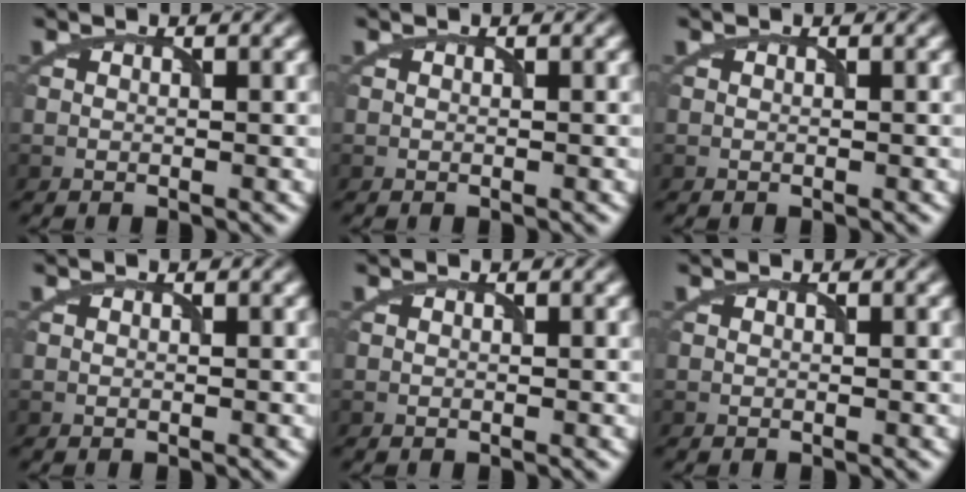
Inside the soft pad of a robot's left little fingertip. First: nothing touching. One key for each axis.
{"total": 0.0}
{"total": 0.0}
{"total": 0.0}
{"total": 0.0}
{"total": 0.0}